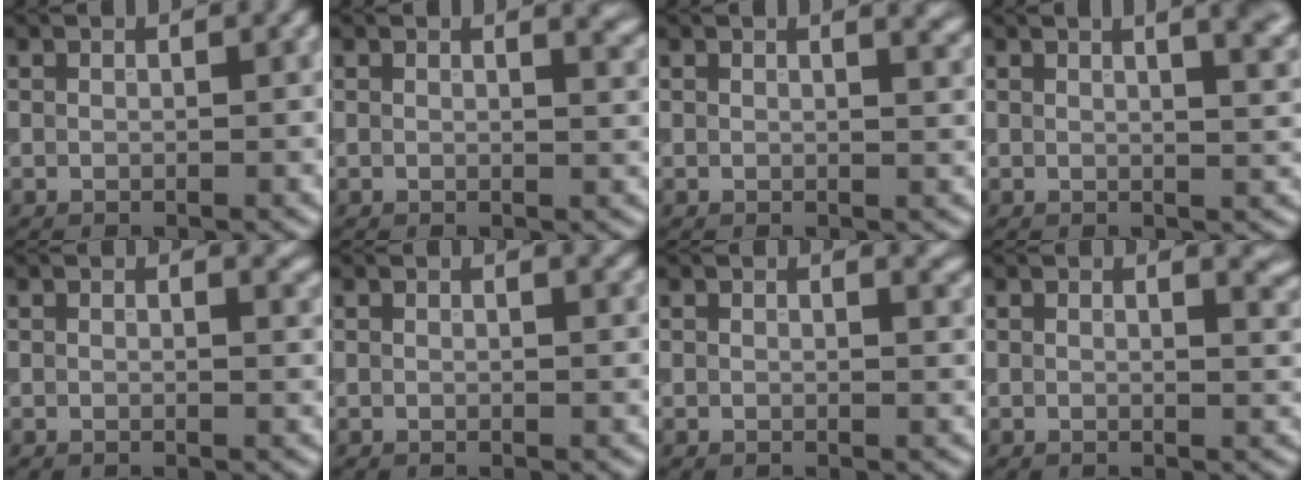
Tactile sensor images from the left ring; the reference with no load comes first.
{"total": 2.8, "force": [1.8, 1.2, 1.7], "torque": [0.003, 0.005, 0.016]}
{"total": 2.9, "force": [1.9, 1.3, 1.8], "torque": [0.003, 0.006, 0.013]}
{"total": 6.4, "force": [3.2, 2.8, 4.7], "torque": [-0.016, 0.035, 0.013]}
{"total": 1.1, "force": [0.8, 0.4, 0.7], "torque": [-0.003, -0.002, 0.011]}
{"total": 1.5, "force": [1.0, 0.5, 0.9], "torque": [-0.003, 0.002, 0.008]}
{"total": 1.6, "force": [1.2, 0.6, 0.9], "torque": [-0.003, 0.001, 0.012]}
{"total": 2.8, "force": [1.7, 1.2, 1.9], "torque": [-0.002, 0.003, 0.018]}